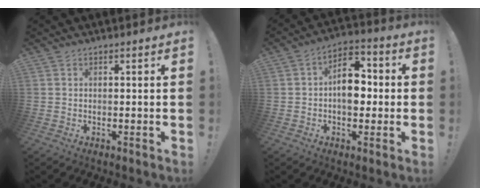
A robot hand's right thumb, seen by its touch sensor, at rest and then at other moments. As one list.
[{"total": 11.7, "force": [-0.6, 7.9, 8.6], "torque": [-0.124, 0.019, -0.009]}]